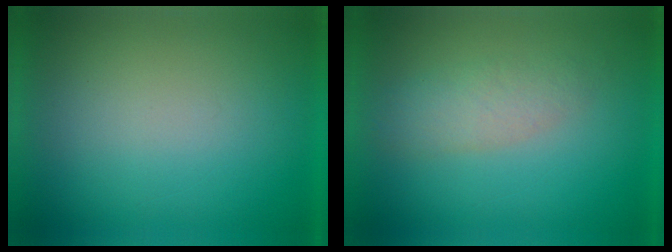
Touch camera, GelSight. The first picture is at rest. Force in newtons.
{"total": 2.9}